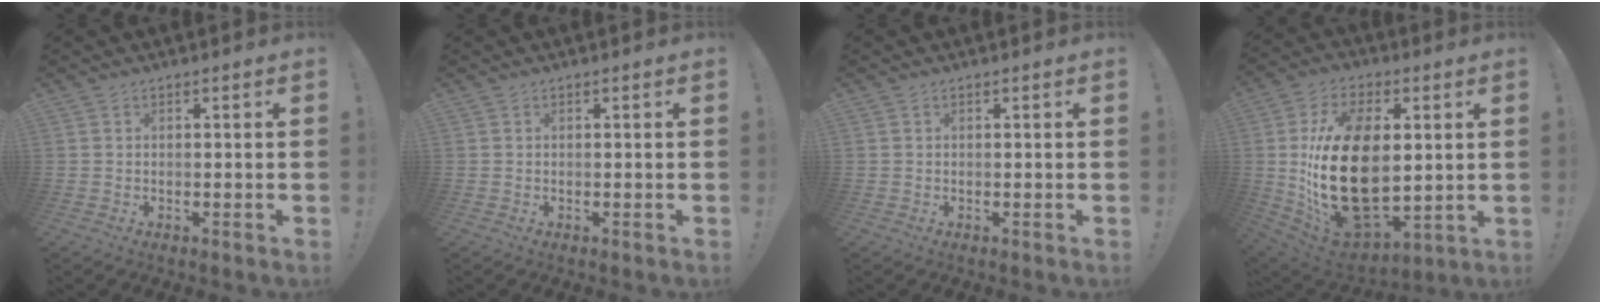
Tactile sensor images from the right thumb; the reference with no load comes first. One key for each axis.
{"total": 0.0}
{"total": 0.0}
{"total": 28.9, "fx": 1.4, "fy": 17.3, "fz": 23.1, "tx": -0.464, "ty": -0.015, "tz": 0.039}